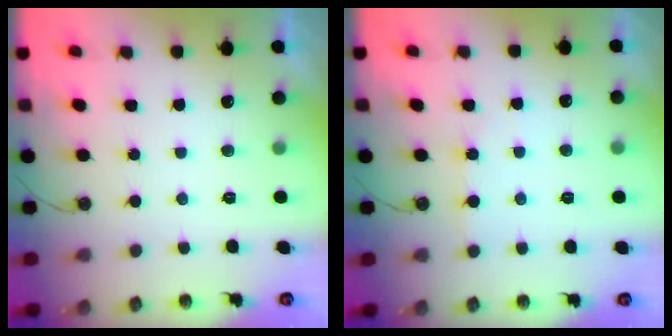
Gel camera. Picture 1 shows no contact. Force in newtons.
{"total": 3.9, "press": 3.9, "slide": 0.5}